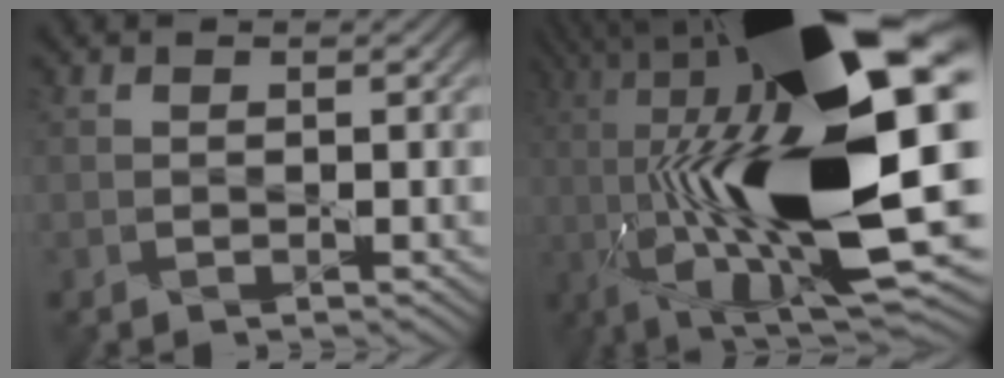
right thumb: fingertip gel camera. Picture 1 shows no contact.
{"total": 23.5, "force": [0.7, 7.2, 22.4], "torque": [-0.388, 0.013, -0.006]}